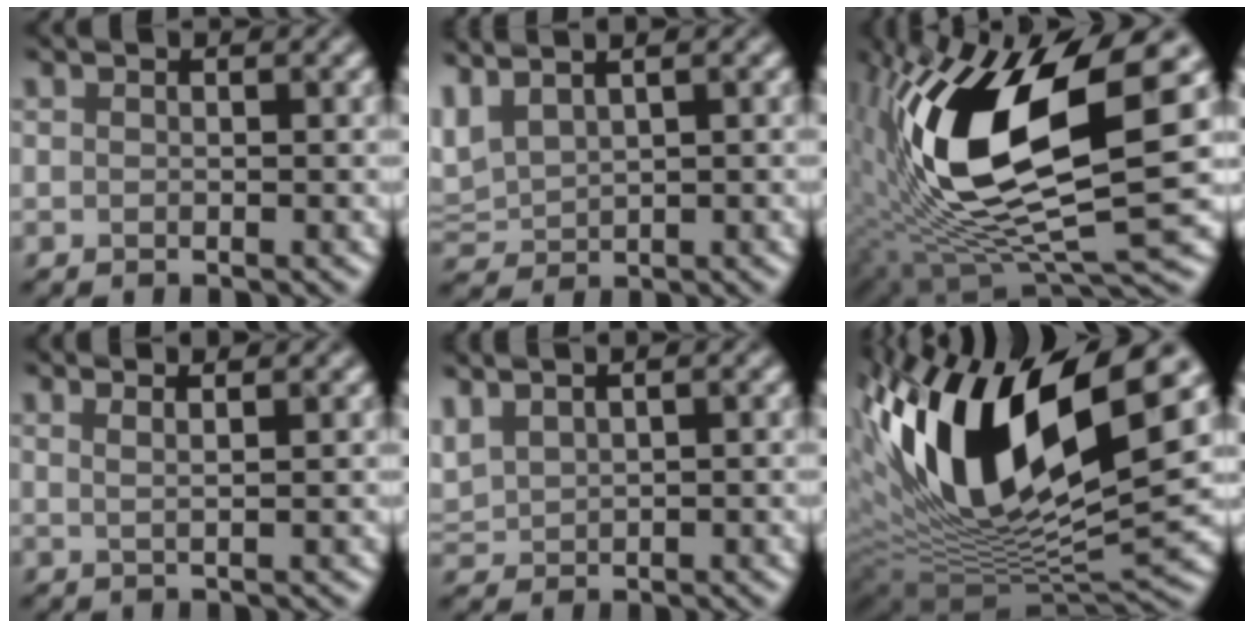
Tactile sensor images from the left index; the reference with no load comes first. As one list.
[{"total": 2.2, "force": [1.7, 0.4, 1.4], "torque": [-0.075, 0.019, 0.067]}, {"total": 15.1, "force": [1.7, 5.9, 13.8], "torque": [-0.301, -0.001, 0.053]}, {"total": 1.8, "force": [1.3, 0.4, 1.3], "torque": [-0.018, 0.019, 0.008]}, {"total": 1.4, "force": [1.4, -0.1, 0.4], "torque": [-0.049, 0.019, 0.056]}, {"total": 15.8, "force": [4.3, 6.5, 13.8], "torque": [-0.281, 0.011, 0.094]}]